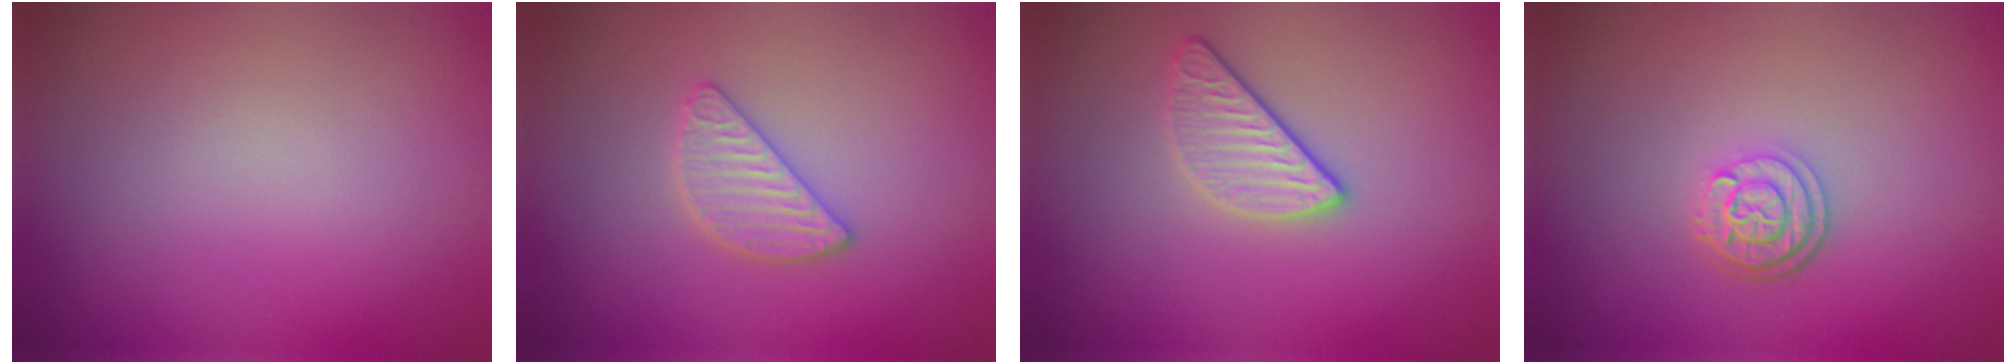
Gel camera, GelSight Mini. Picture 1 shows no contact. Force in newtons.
{"total": 2.6, "press": 2.6, "slide": 0.3}
{"total": 2.7, "press": 2.3, "slide": 1.3}
{"total": 2.8, "press": 2.3, "slide": 1.6}